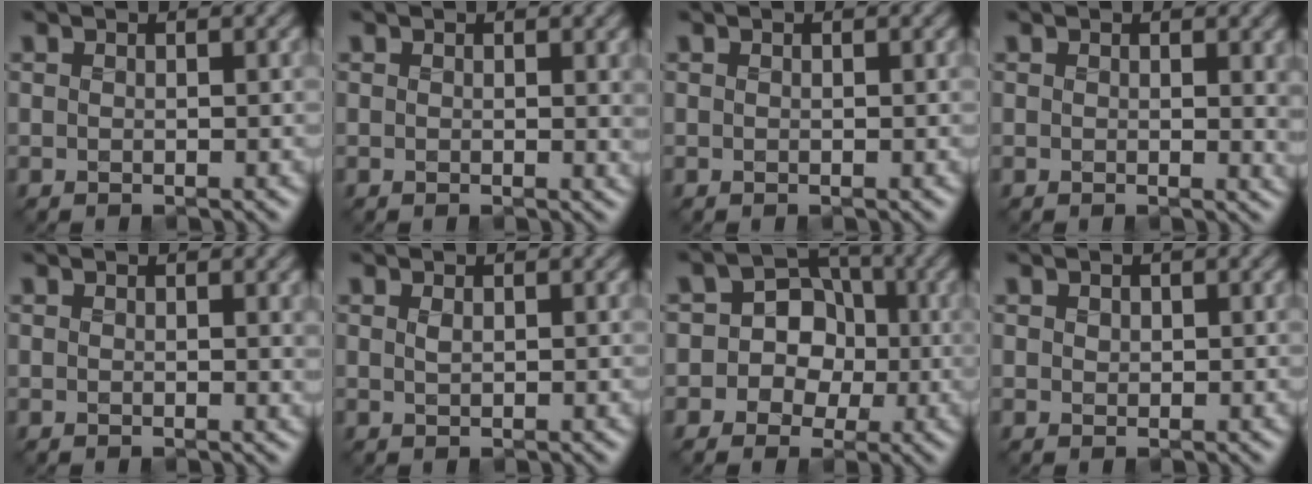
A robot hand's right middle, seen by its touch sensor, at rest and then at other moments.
{"total": 1.2, "force": [0.8, 0.5, 0.7], "torque": [-0.010, 0.000, 0.015]}
{"total": 0.0}
{"total": 2.3, "force": [1.2, 1.1, 1.6], "torque": [-0.021, -0.001, 0.019]}
{"total": 0.8, "force": [0.6, 0.4, 0.4], "torque": [-0.007, 0.000, 0.011]}
{"total": 0.5, "force": [0.0, 0.2, 0.5], "torque": [-0.014, 0.000, 0.001]}
{"total": 7.3, "force": [-0.7, 6.7, 2.9], "torque": [-0.025, 0.050, -0.053]}
{"total": 0.7, "force": [0.3, 0.6, 0.3], "torque": [-0.007, -0.003, 0.003]}